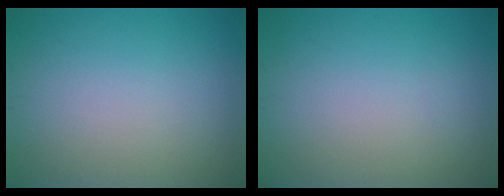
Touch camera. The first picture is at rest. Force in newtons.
{"total": 0.0}